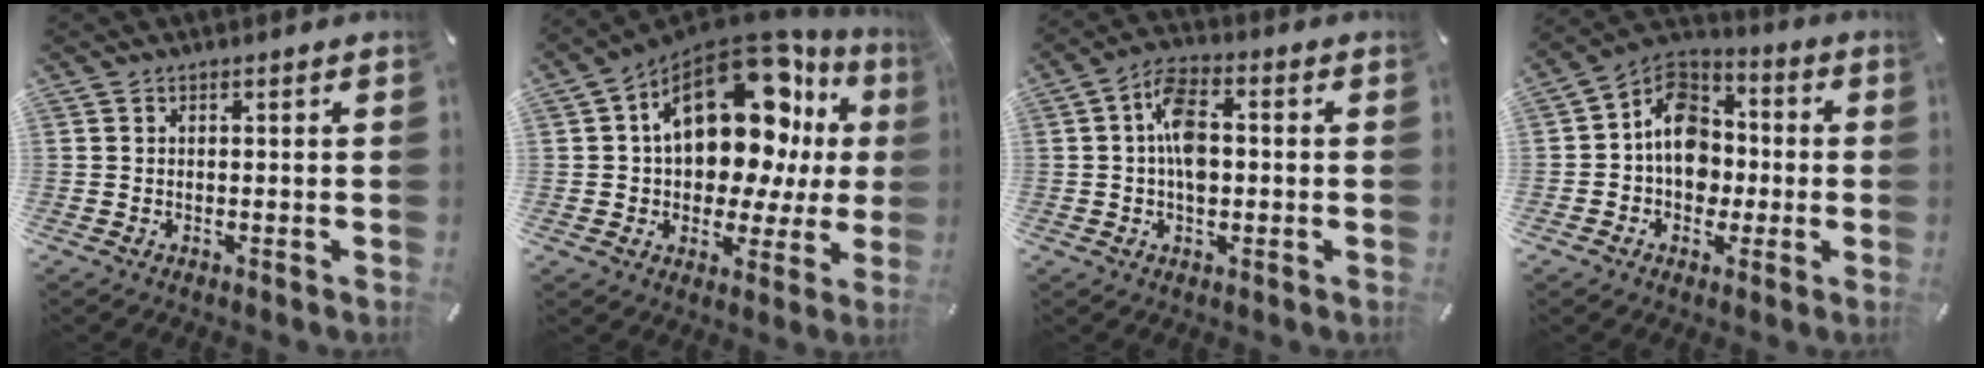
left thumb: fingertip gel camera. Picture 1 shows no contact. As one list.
[{"total": 22.6, "force": [7.7, 12.4, 17.2], "torque": [-0.273, -0.059, 0.125]}, {"total": 8.5, "force": [-0.1, 4.9, 7.0], "torque": [-0.128, 0.004, -0.006]}, {"total": 12.2, "force": [-1.2, 10.5, 6.0], "torque": [-0.112, 0.018, -0.023]}]